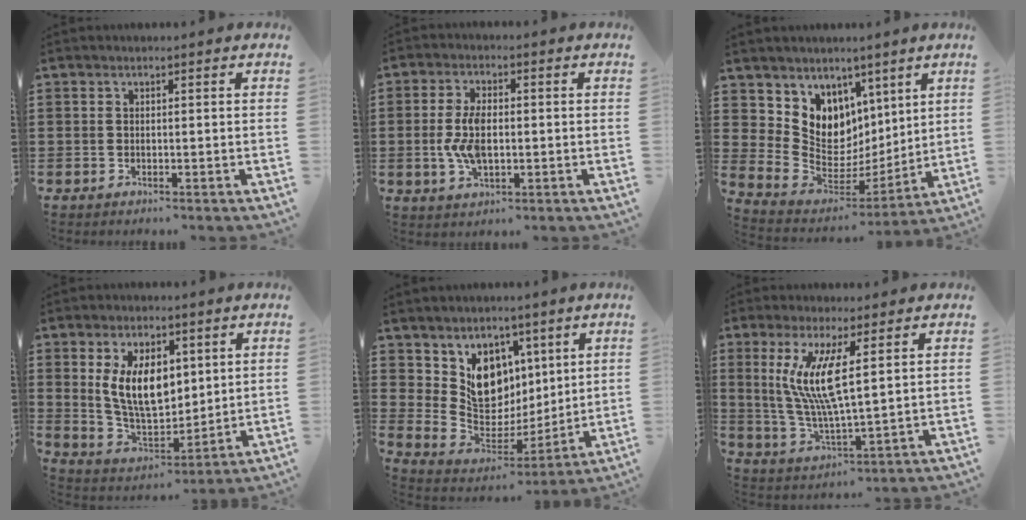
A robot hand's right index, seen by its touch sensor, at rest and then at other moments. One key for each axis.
{"total": 6.5, "fx": -0.4, "fy": 3.1, "fz": 5.7, "tx": -0.135, "ty": -0.004, "tz": -0.013}
{"total": 8.2, "fx": 4.3, "fy": 7.0, "fz": 0.2, "tx": -0.047, "ty": -0.068, "tz": 0.087}
{"total": 9.9, "fx": 2.6, "fy": 5.7, "fz": 7.6, "tx": -0.164, "ty": 0.008, "tz": 0.047}
{"total": 10.0, "fx": 4.8, "fy": 8.0, "fz": 3.6, "tx": -0.097, "ty": -0.034, "tz": 0.101}
{"total": 9.2, "fx": 2.9, "fy": 1.8, "fz": 8.5, "tx": -0.185, "ty": -0.008, "tz": 0.048}